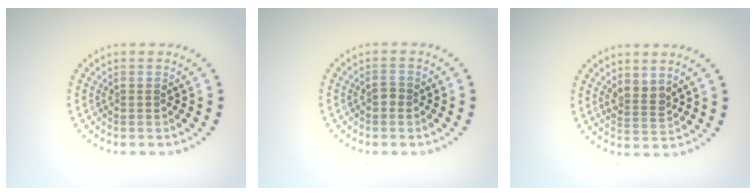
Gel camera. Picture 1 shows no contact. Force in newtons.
{"total": 0.8, "press": 0.8, "slide": 0.1}
{"total": 2.0, "press": 1.7, "slide": 1.0}